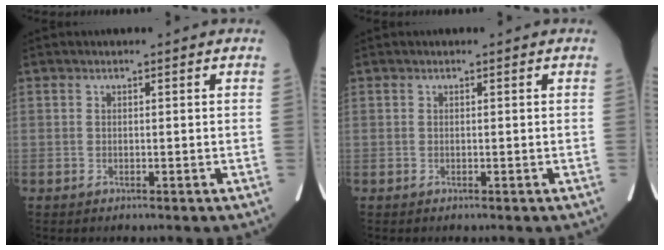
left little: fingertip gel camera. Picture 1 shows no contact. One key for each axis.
{"total": 0.0}